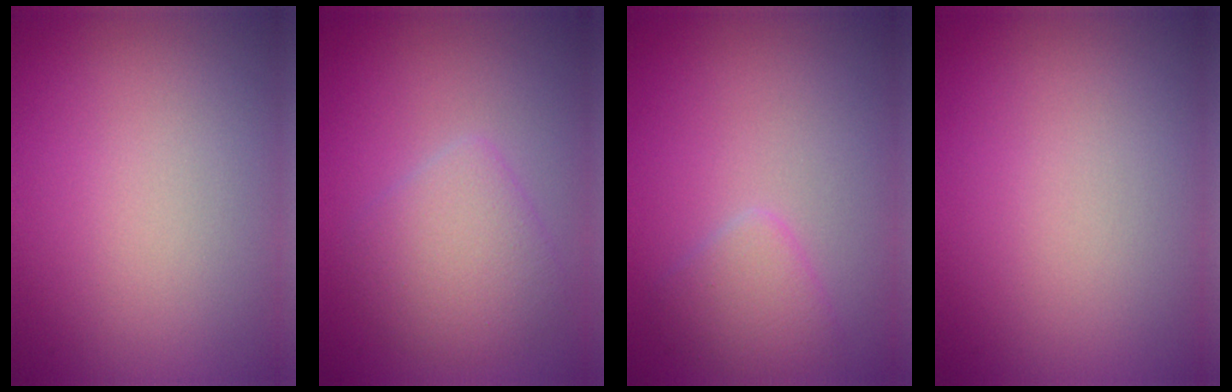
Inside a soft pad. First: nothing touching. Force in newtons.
{"total": 3.5, "press": 3.5, "slide": 0.1}
{"total": 2.2, "press": 2.2, "slide": 0.1}
{"total": 0.0}